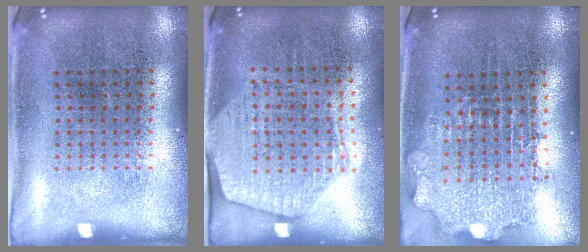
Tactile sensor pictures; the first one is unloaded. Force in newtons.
{"total": 1.9, "press": 1.7, "slide": 0.8}
{"total": 1.9, "press": 1.5, "slide": 1.1}